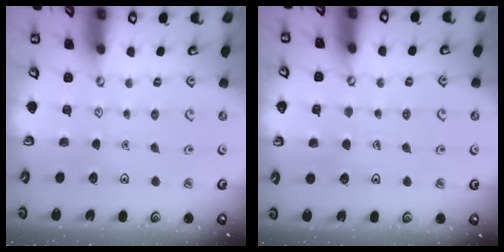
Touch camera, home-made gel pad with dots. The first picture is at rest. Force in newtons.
{"total": 4.3, "press": 4.2, "slide": 0.4}